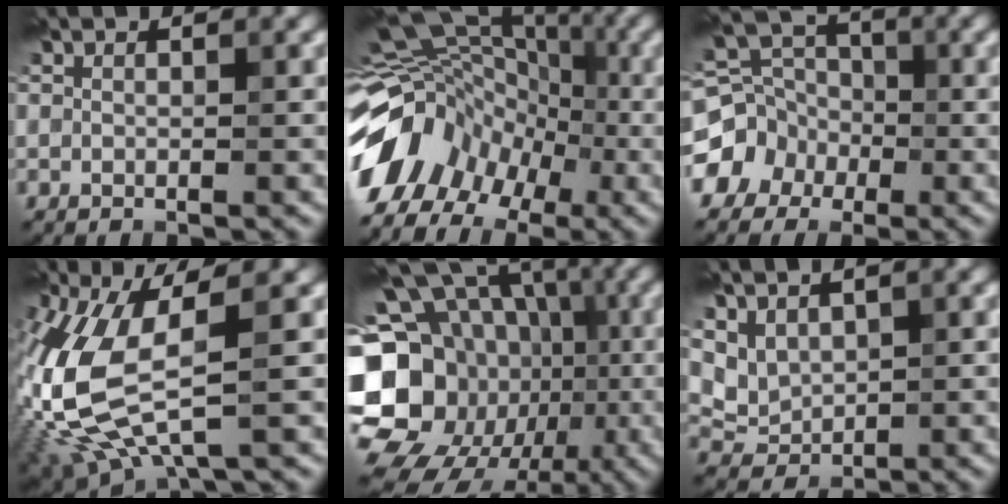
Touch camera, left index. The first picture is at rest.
{"total": 12.7, "force": [-5.7, 9.6, 6.0], "torque": [-0.119, 0.013, -0.105]}
{"total": 8.3, "force": [-3.9, 7.1, 1.9], "torque": [-0.038, -0.006, -0.093]}
{"total": 9.4, "force": [-1.3, 3.7, 8.6], "torque": [-0.210, -0.009, -0.029]}
{"total": 22.5, "force": [-5.3, 19.7, 9.6], "torque": [-0.181, 0.016, -0.127]}
{"total": 3.1, "force": [1.4, 2.2, 1.7], "torque": [-0.041, -0.002, 0.027]}